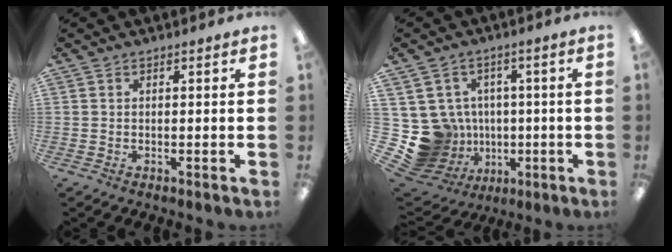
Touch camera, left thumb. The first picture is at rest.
{"total": 12.3, "force": [-1.3, 11.8, 3.3], "torque": [-0.111, -0.005, 0.004]}